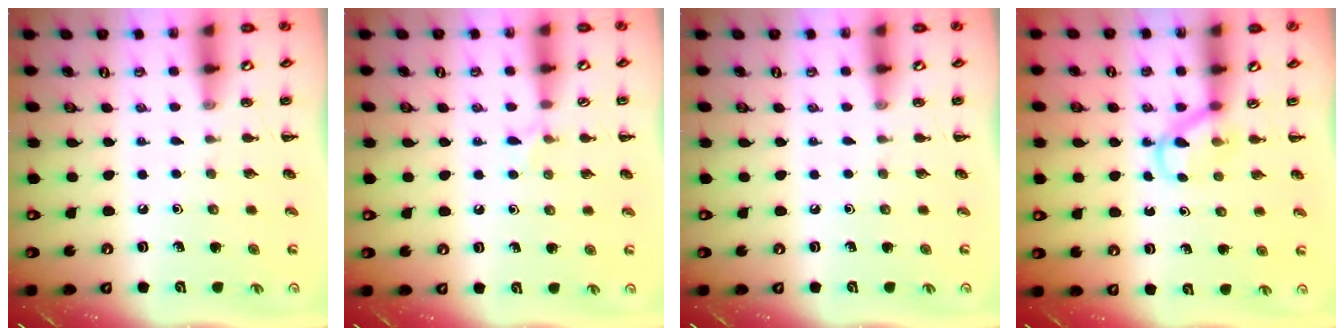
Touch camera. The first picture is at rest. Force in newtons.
{"total": 5.2, "press": 4.9, "slide": 1.8}
{"total": 0.0}
{"total": 3.6, "press": 3.5, "slide": 1.1}